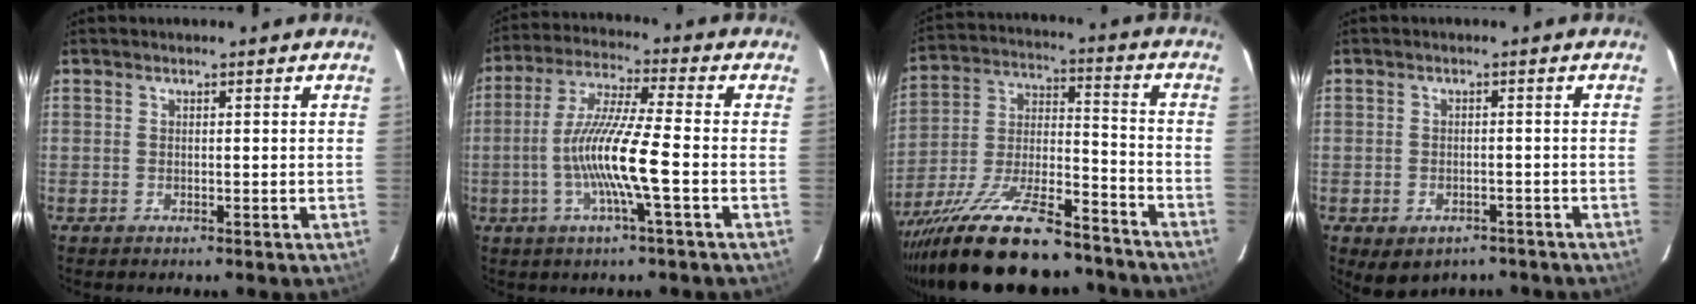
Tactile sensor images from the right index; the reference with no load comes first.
{"total": 12.1, "force": [-3.1, -0.3, 11.7], "torque": [-0.231, -0.002, -0.059]}
{"total": 22.6, "force": [-18.4, 6.5, 11.3], "torque": [-0.216, -0.036, -0.280]}
{"total": 7.6, "force": [-4.9, 4.7, 3.4], "torque": [-0.068, -0.009, -0.054]}